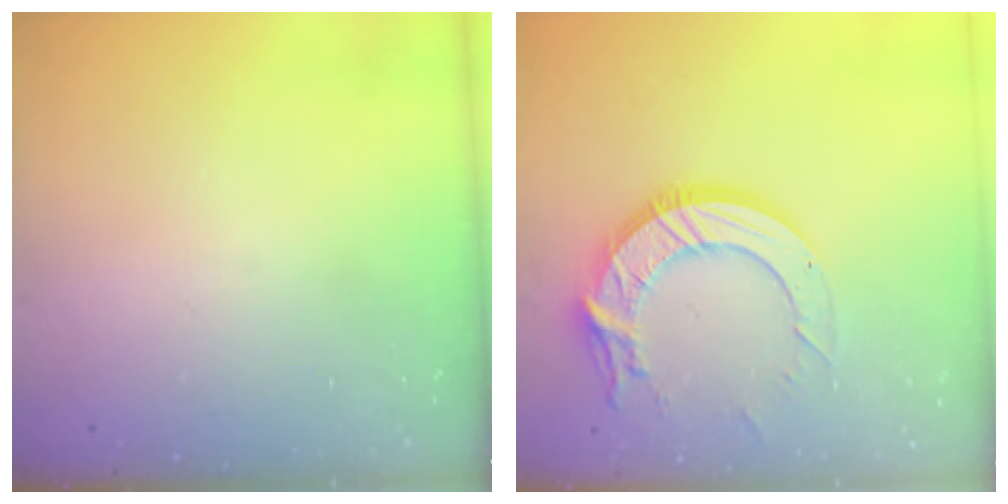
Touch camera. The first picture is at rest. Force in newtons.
{"total": 15.3, "press": 15.2, "slide": 1.5}